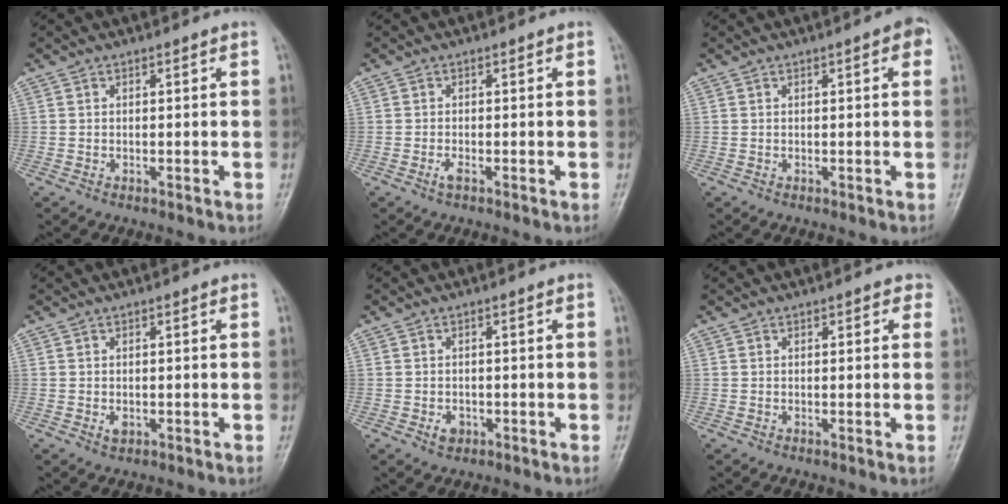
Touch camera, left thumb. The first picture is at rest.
{"total": 1.0, "force": [-0.7, 0.2, 0.7], "torque": [-0.021, -0.003, -0.014]}
{"total": 2.8, "force": [1.0, 0.9, 2.5], "torque": [-0.025, 0.003, 0.006]}
{"total": 1.1, "force": [-0.3, 0.8, 0.7], "torque": [-0.011, -0.002, -0.003]}
{"total": 1.9, "force": [-0.8, 1.5, 0.8], "torque": [-0.007, 0.002, -0.009]}
{"total": 1.7, "force": [0.9, 1.0, 1.0], "torque": [0.007, 0.001, 0.005]}